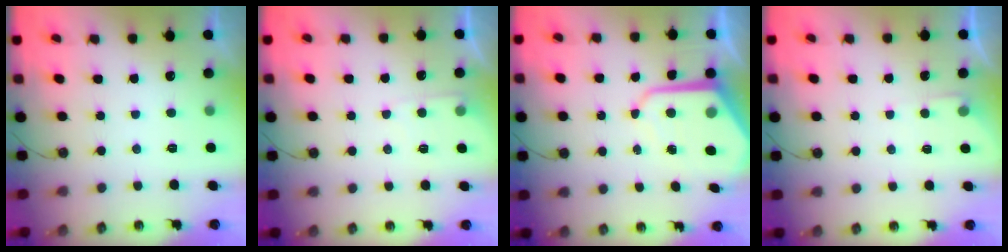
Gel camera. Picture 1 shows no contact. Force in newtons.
{"total": 3.7, "press": 3.6, "slide": 0.4}
{"total": 10.1, "press": 10.0, "slide": 0.7}
{"total": 3.2, "press": 3.2, "slide": 0.4}